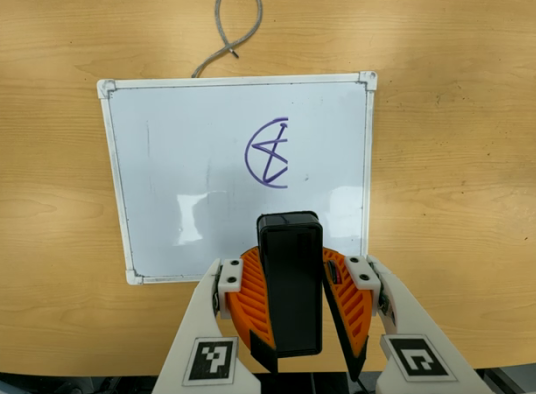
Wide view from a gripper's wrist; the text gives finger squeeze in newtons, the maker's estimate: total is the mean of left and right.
{"total": 10.4, "left": 10.9, "right": 9.9}